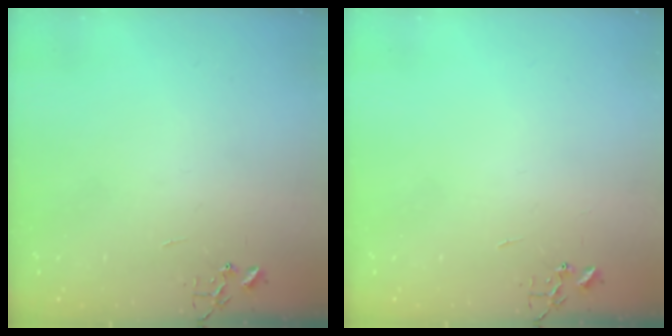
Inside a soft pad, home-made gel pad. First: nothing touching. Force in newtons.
{"total": 0.0}